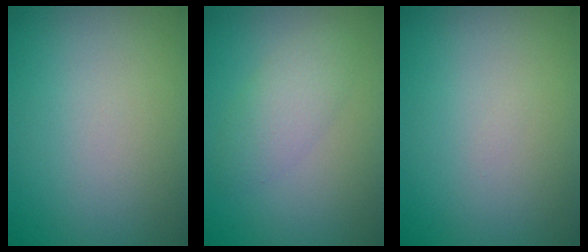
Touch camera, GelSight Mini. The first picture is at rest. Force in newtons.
{"total": 3.0, "press": 3.0, "slide": 0.0}
{"total": 0.0}